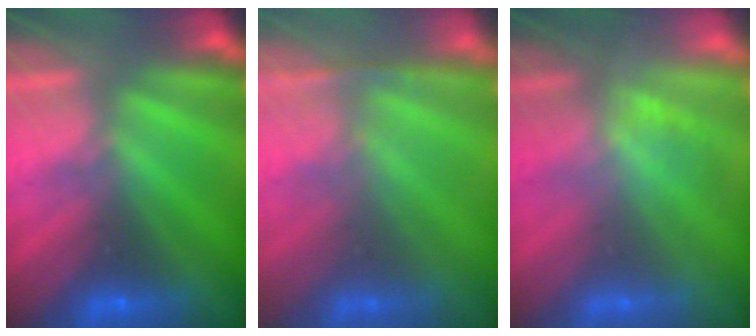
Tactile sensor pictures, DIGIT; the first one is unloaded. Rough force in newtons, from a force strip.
{"total": 1.4}
{"total": 1.6}